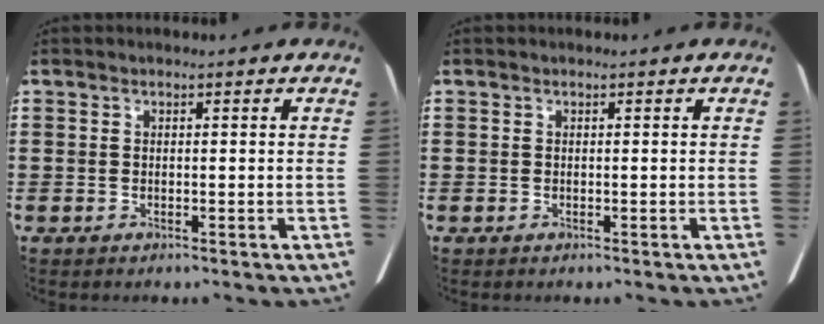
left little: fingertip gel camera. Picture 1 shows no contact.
{"total": 0.0}